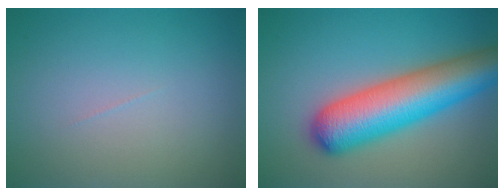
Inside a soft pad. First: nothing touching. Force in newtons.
{"total": 9.6, "press": 9.6, "slide": 0.4}